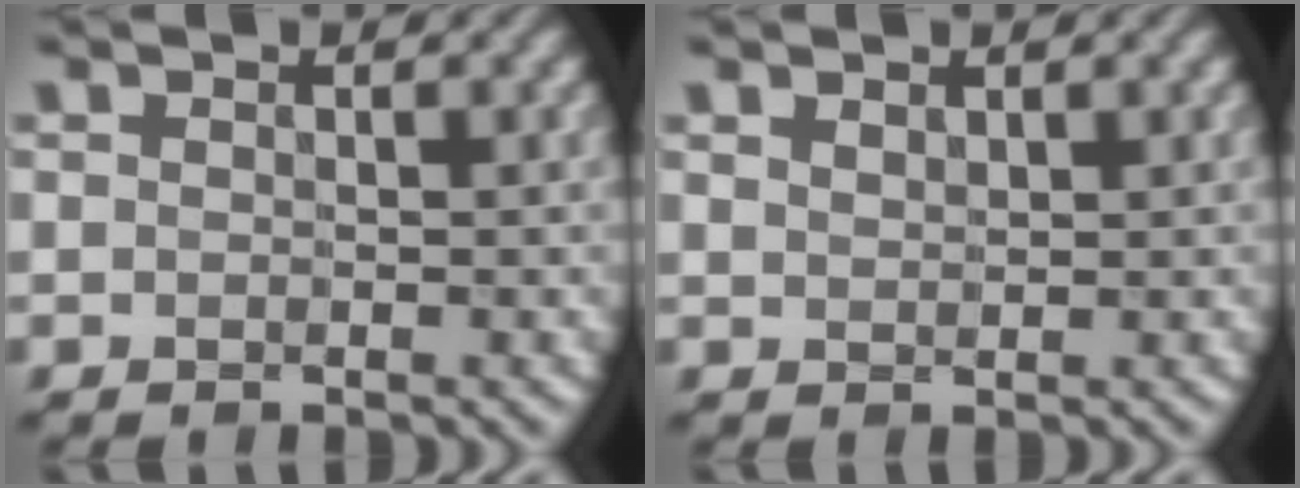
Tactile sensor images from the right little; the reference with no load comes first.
{"total": 1.2, "force": [0.9, 0.6, 0.6], "torque": [-0.009, 0.002, 0.019]}